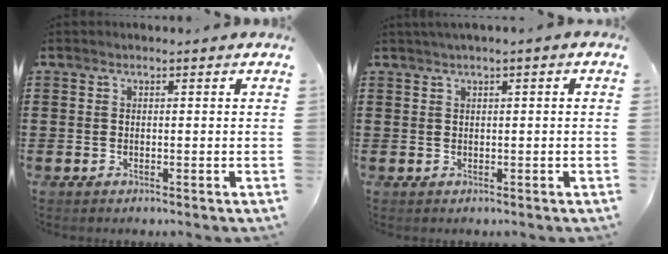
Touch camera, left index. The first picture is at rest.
{"total": 0.9, "force": [0.2, -0.2, 0.9], "torque": [-0.013, -0.004, 0.004]}